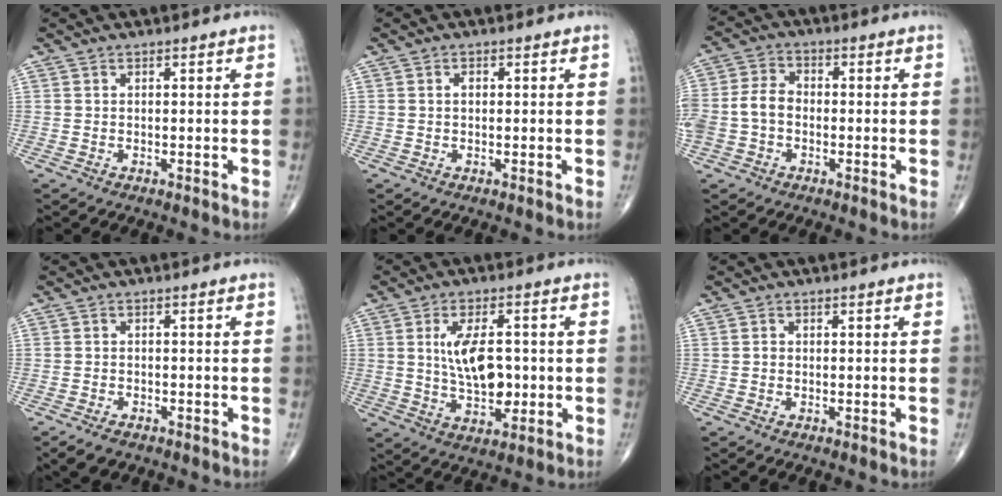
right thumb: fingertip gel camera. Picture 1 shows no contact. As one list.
[{"total": 0.9, "force": [0.1, 0.6, 0.6], "torque": [-0.007, 0.002, -0.002]}, {"total": 8.3, "force": [-1.6, 6.2, 5.4], "torque": [-0.115, 0.027, -0.037]}, {"total": 3.8, "force": [-2.6, 2.0, 1.8], "torque": [-0.028, 0.002, -0.040]}, {"total": 10.4, "force": [0.6, 5.4, 8.8], "torque": [-0.141, -0.004, 0.018]}, {"total": 0.5, "force": [-0.1, 0.5, 0.3], "torque": [-0.003, 0.002, -0.005]}]